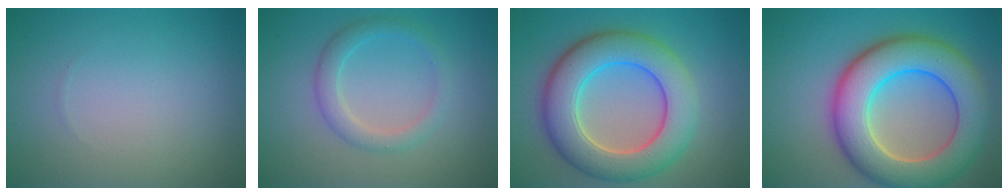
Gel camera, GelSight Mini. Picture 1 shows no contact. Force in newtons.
{"total": 2.6, "press": 2.6, "slide": 0.0}
{"total": 9.1, "press": 9.1, "slide": 0.4}
{"total": 11.0, "press": 11.0, "slide": 0.9}